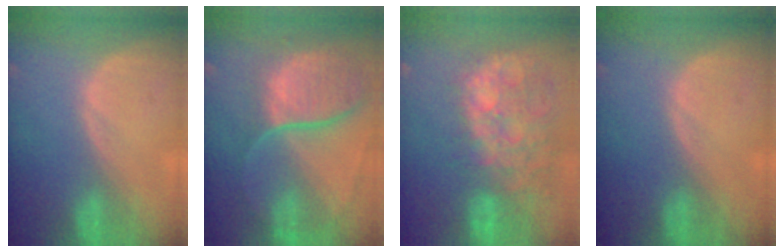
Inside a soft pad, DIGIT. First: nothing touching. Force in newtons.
{"total": 11.2, "press": 9.3, "slide": 6.3}
{"total": 14.1, "press": 11.6, "slide": 8.1}
{"total": 0.0}